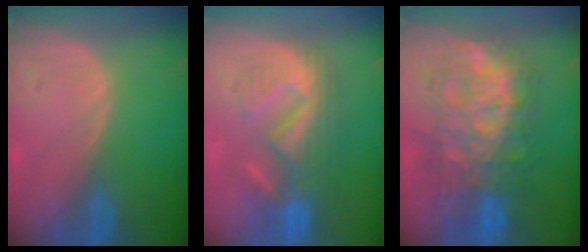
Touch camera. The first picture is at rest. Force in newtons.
{"total": 8.7, "press": 8.6, "slide": 1.4}
{"total": 12.1, "press": 12.0, "slide": 1.2}